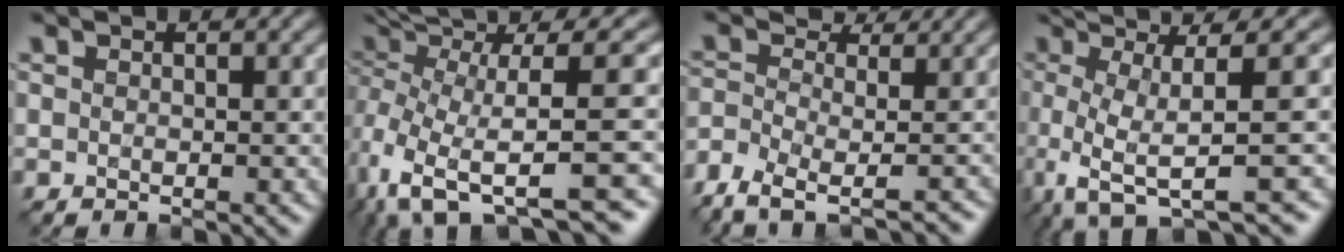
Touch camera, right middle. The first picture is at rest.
{"total": 11.8, "force": [-0.3, 3.7, 11.2], "torque": [-0.218, 0.014, 0.021]}
{"total": 5.6, "force": [-3.7, 2.5, 3.5], "torque": [-0.062, 0.003, -0.064]}
{"total": 8.6, "force": [-1.0, 1.7, 8.4], "torque": [-0.116, 0.007, -0.018]}